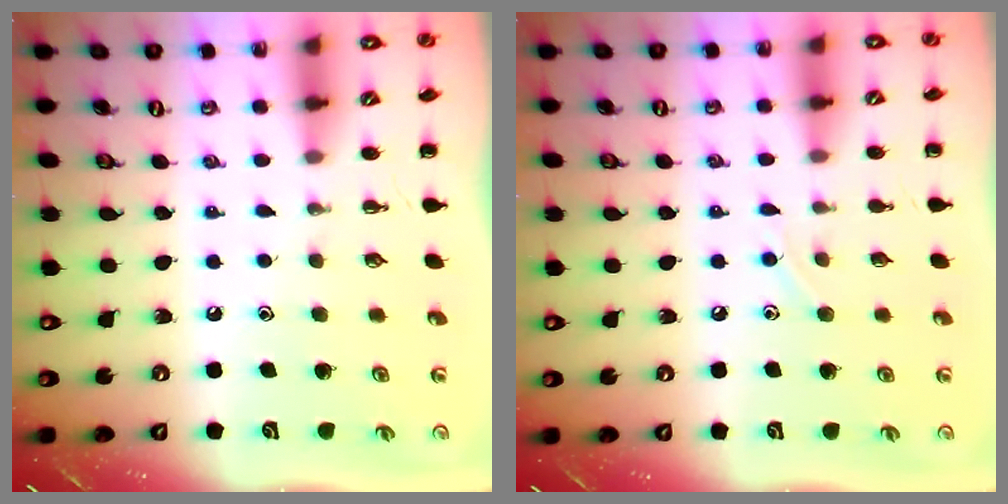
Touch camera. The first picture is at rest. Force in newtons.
{"total": 4.3, "press": 4.2, "slide": 1.3}